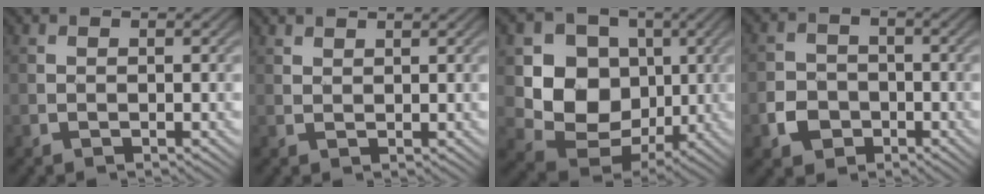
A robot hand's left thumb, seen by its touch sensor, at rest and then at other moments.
{"total": 1.1, "force": [1.1, 0.1, 0.2], "torque": [-0.010, 0.001, 0.024]}
{"total": 10.1, "force": [1.1, 8.6, 5.2], "torque": [-0.116, -0.019, 0.010]}
{"total": 3.9, "force": [-1.7, 3.2, 1.3], "torque": [-0.027, -0.003, -0.036]}